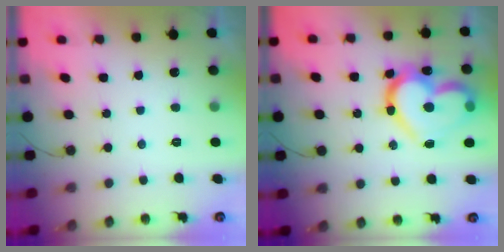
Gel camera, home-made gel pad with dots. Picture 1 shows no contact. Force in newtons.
{"total": 20.7, "press": 20.6, "slide": 1.5}